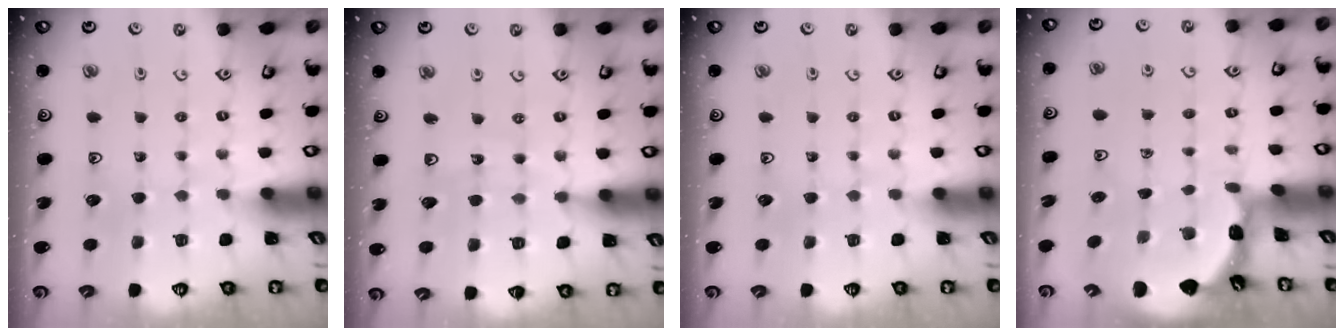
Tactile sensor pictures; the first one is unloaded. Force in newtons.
{"total": 5.6, "press": 5.1, "slide": 2.4}
{"total": 0.0}
{"total": 1.8, "press": 1.8, "slide": 0.1}